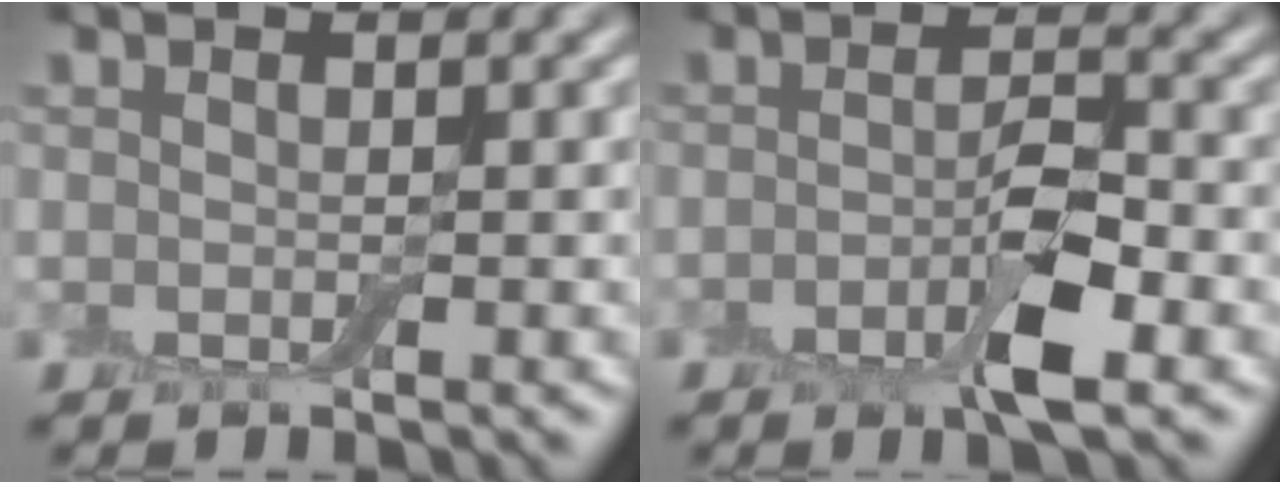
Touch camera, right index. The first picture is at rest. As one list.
[{"total": 4.0, "force": [-1.6, 1.1, 3.5], "torque": [-0.060, 0.000, -0.033]}]